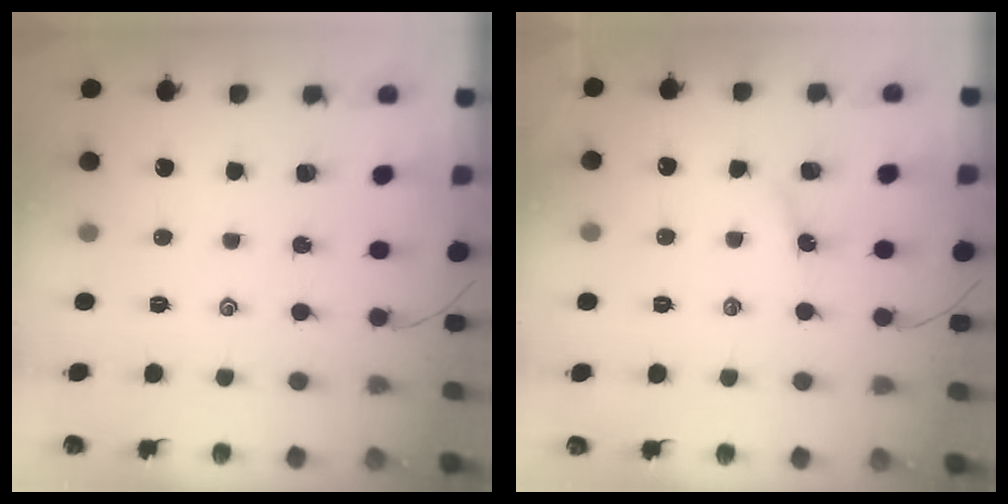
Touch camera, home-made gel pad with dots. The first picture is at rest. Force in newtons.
{"total": 3.2, "press": 3.1, "slide": 0.4}